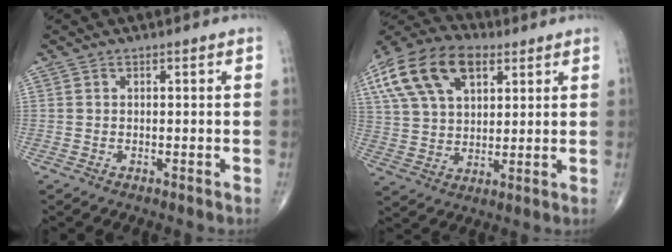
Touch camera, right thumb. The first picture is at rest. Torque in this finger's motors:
{"motor_torque": [0.37, 0.39, 0.38, 0.22, 0.28]}